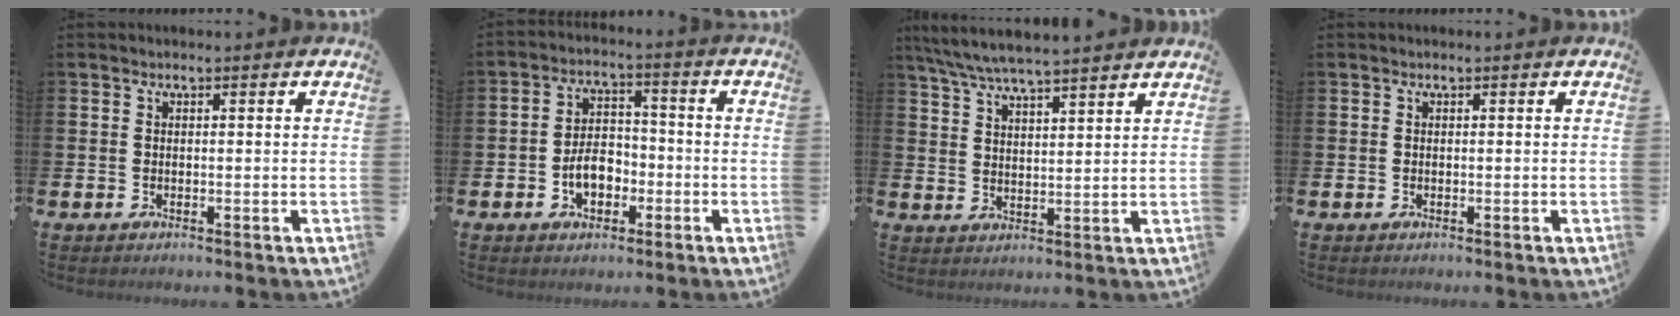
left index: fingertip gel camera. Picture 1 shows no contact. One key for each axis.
{"total": 5.2, "fx": -1.8, "fy": 3.4, "fz": 3.4, "tx": -0.050, "ty": 0.006, "tz": -0.038}
{"total": 6.1, "fx": 5.9, "fy": 0.1, "fz": 1.9, "tx": -0.061, "ty": -0.023, "tz": 0.107}
{"total": 0.0}